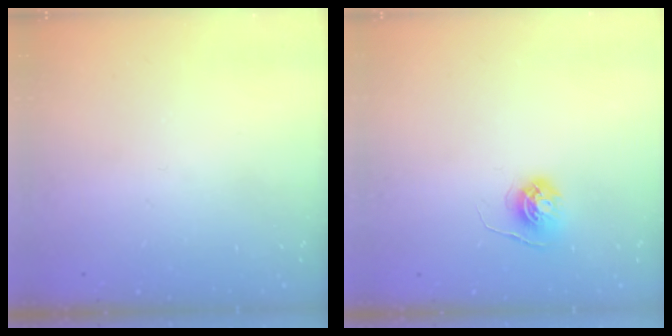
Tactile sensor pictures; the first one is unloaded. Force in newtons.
{"total": 5.6, "press": 5.5, "slide": 0.6}